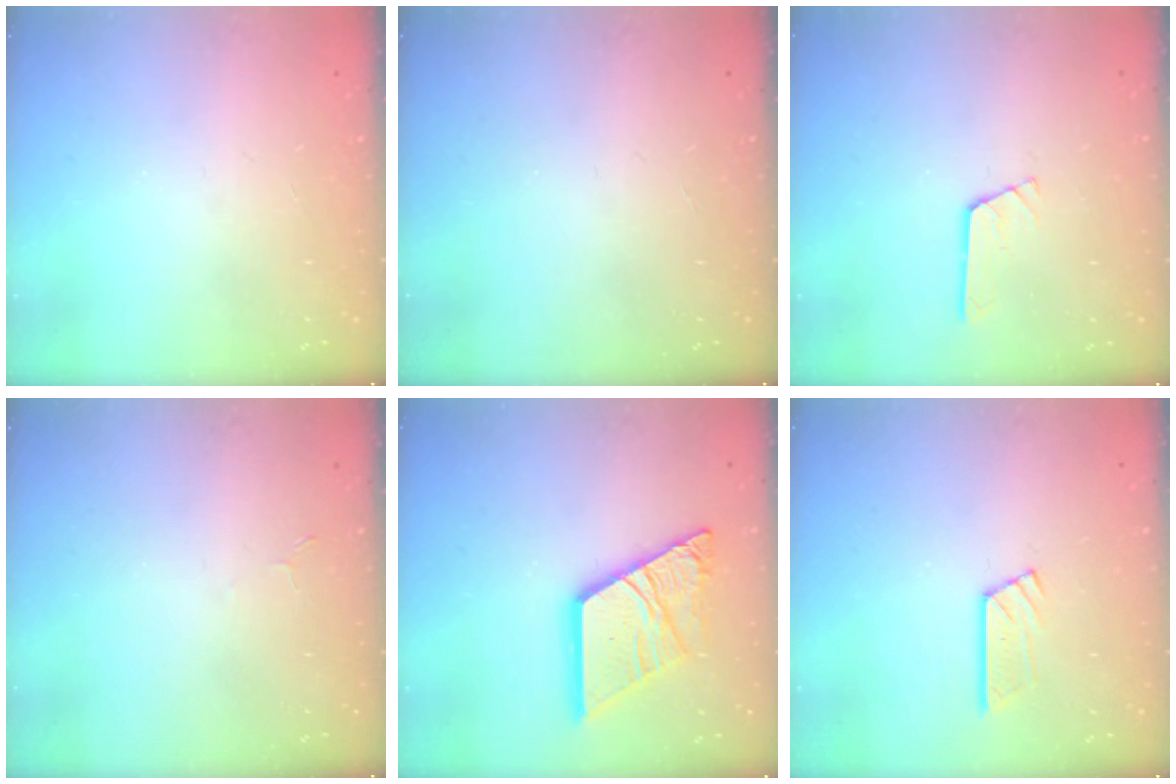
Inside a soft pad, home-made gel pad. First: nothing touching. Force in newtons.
{"total": 0.0}
{"total": 2.9, "press": 2.9, "slide": 0.1}
{"total": 1.9, "press": 1.9, "slide": 0.3}
{"total": 18.8, "press": 18.7, "slide": 2.0}
{"total": 6.0, "press": 6.0, "slide": 0.5}